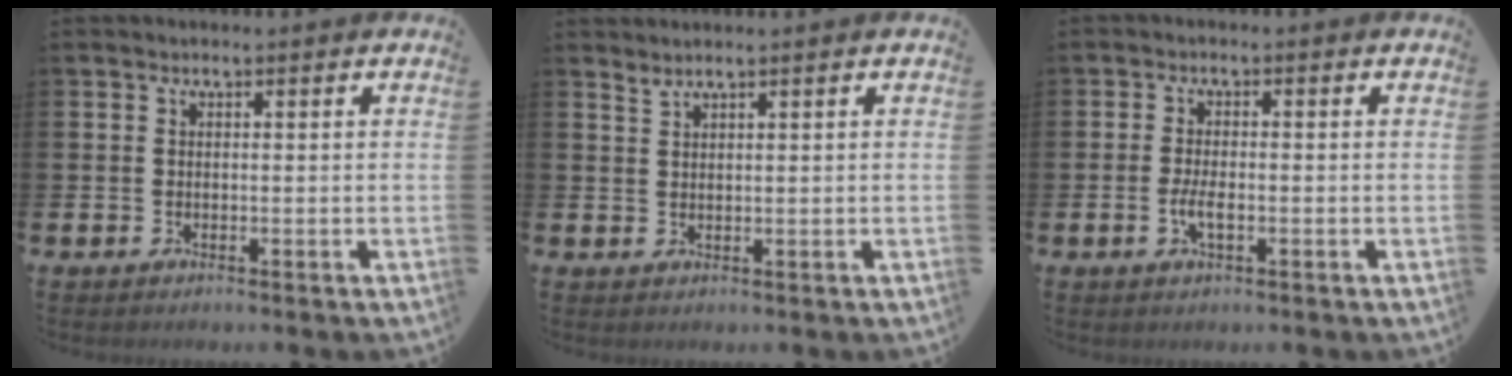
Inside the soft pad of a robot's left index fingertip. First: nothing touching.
{"total": 1.2, "force": [1.2, -0.1, 0.2], "torque": [-0.004, 0.000, 0.022]}
{"total": 2.7, "force": [-0.8, 1.0, 2.4], "torque": [-0.039, 0.000, -0.015]}